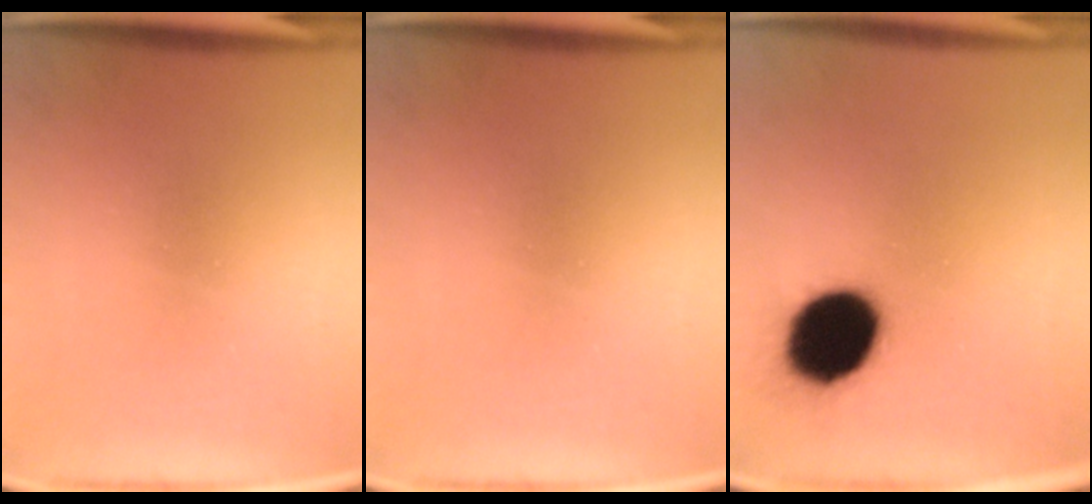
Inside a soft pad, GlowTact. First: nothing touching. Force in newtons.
{"total": 0.0}
{"total": 17.6}